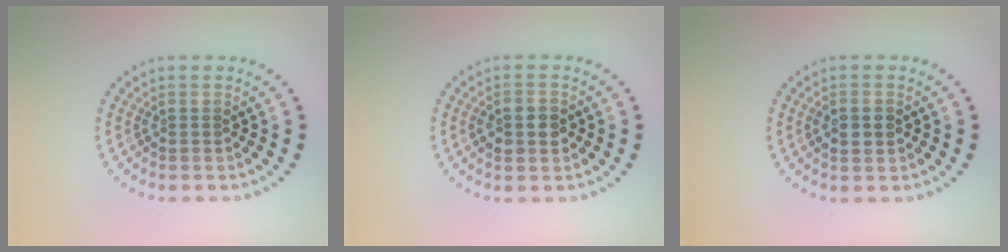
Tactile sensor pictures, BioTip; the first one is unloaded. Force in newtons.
{"total": 2.8, "press": 2.8, "slide": 0.1}
{"total": 1.6, "press": 1.6, "slide": 0.0}